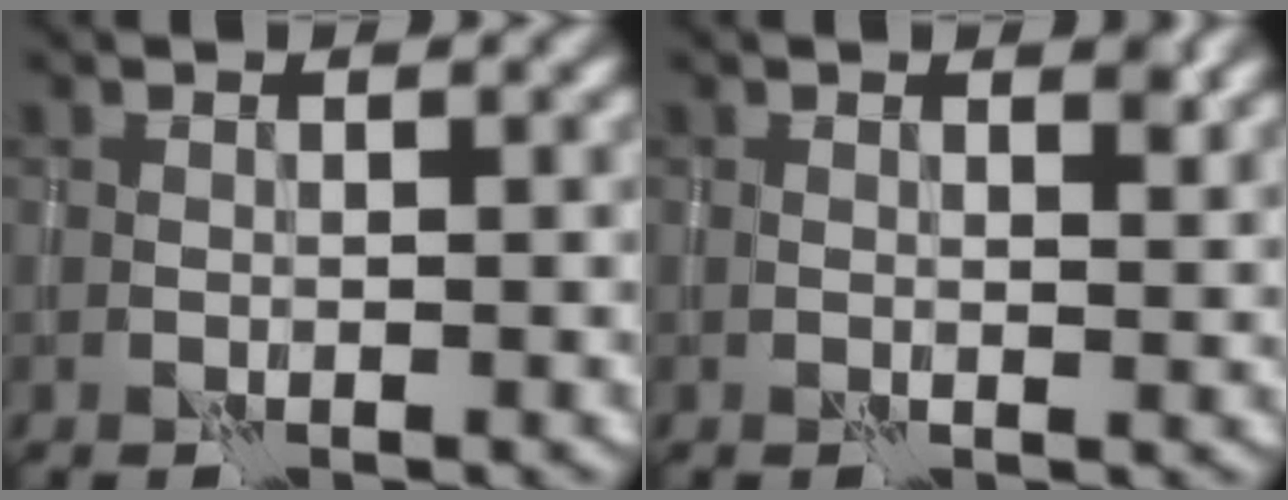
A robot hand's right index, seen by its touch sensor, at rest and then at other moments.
{"total": 1.5, "force": [1.0, 0.4, 1.0], "torque": [-0.012, -0.004, 0.015]}